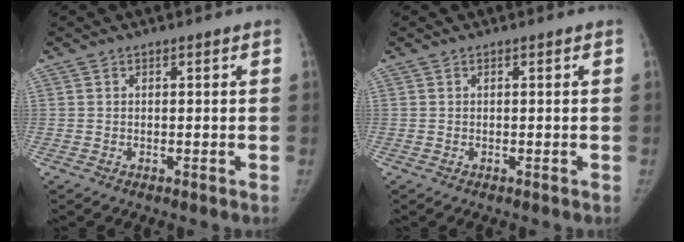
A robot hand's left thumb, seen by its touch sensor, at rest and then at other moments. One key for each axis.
{"total": 0.0}